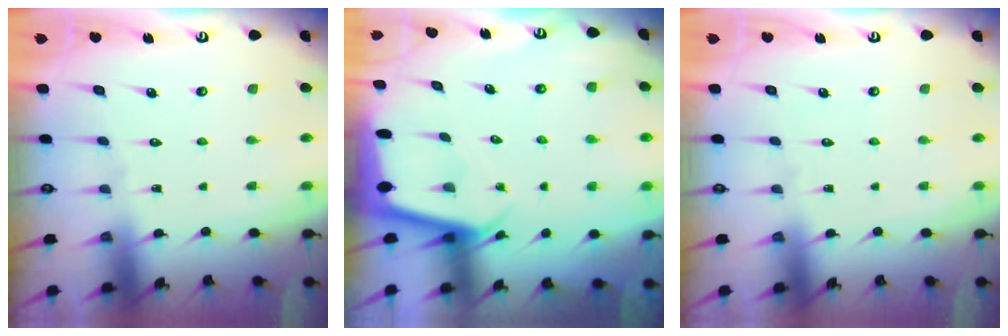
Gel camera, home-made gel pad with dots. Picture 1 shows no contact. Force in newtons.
{"total": 2.3, "press": 2.3, "slide": 0.0}
{"total": 0.0}